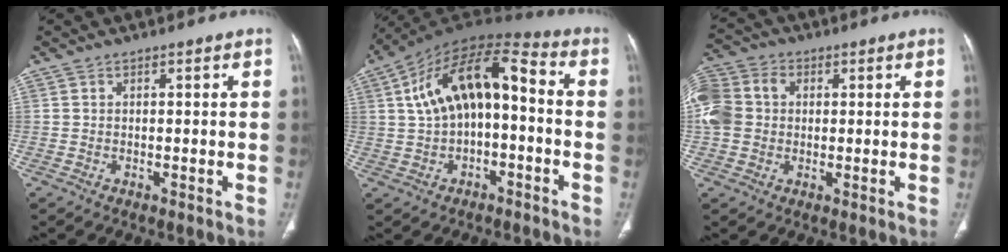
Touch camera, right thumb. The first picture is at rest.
{"total": 16.1, "force": [0.8, 8.4, 13.7], "torque": [-0.221, 0.056, 0.006]}
{"total": 13.2, "force": [1.8, 10.8, 7.3], "torque": [-0.181, 0.029, 0.030]}